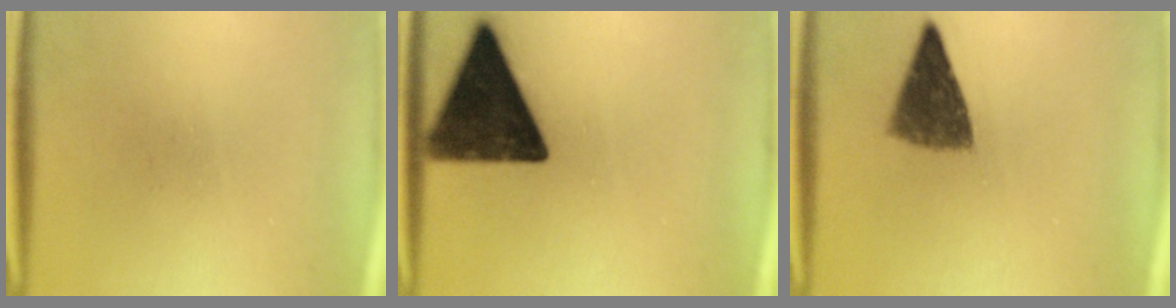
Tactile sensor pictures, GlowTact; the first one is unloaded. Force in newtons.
{"total": 15.9}
{"total": 7.2}